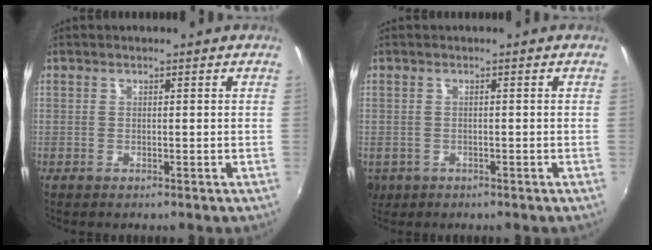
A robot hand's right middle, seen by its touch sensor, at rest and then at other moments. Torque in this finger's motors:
{"motor_torque": [0.21, -0.48, 0.06, 0.00]}